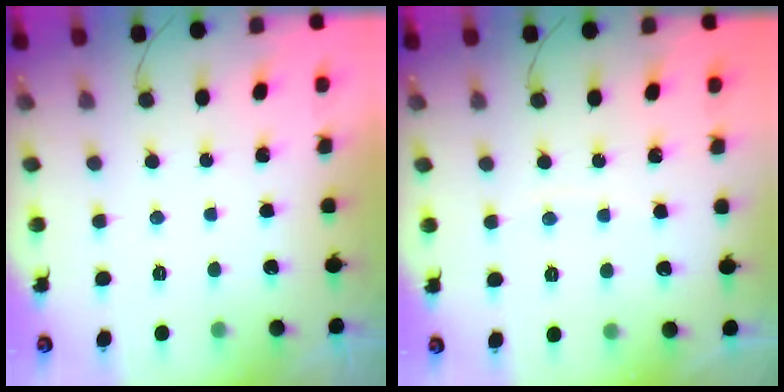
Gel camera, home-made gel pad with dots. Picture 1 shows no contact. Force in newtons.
{"total": 2.0, "press": 2.0, "slide": 0.3}